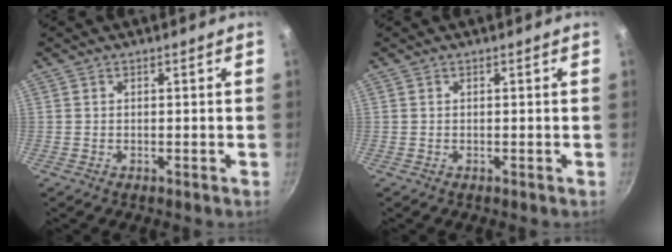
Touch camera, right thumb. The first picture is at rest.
{"total": 0.0}